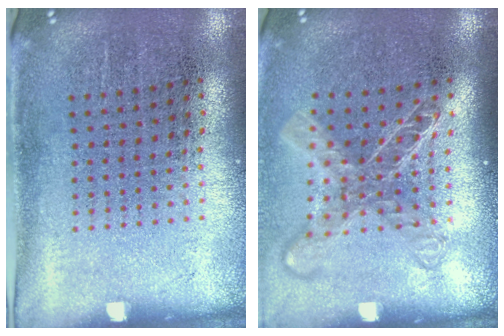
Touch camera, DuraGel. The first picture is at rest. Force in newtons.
{"total": 1.7, "press": 1.4, "slide": 1.0}